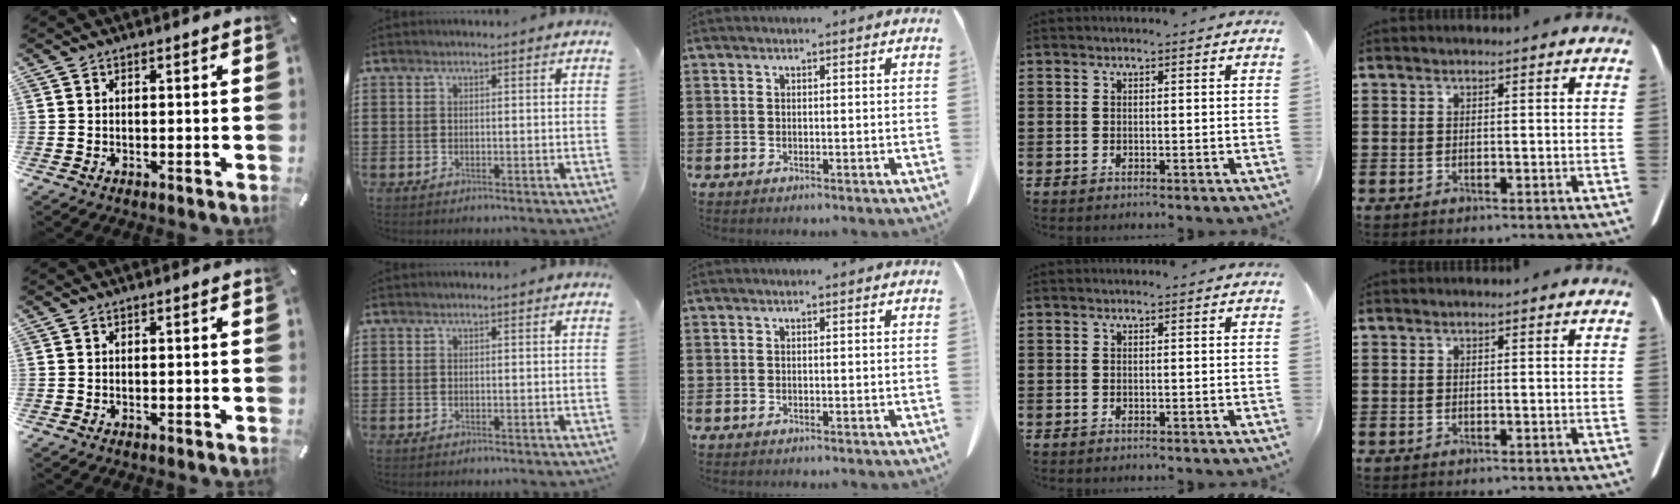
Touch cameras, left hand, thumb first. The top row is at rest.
{}